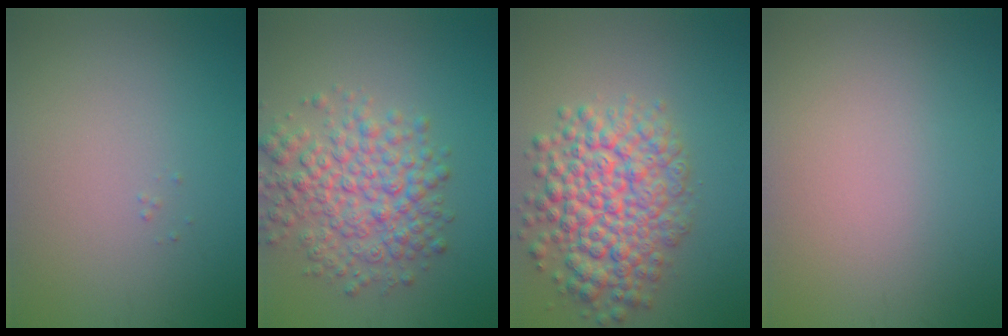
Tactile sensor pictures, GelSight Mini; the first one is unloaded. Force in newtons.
{"total": 6.0, "press": 6.0, "slide": 0.2}
{"total": 7.4, "press": 7.4, "slide": 0.3}
{"total": 0.0}